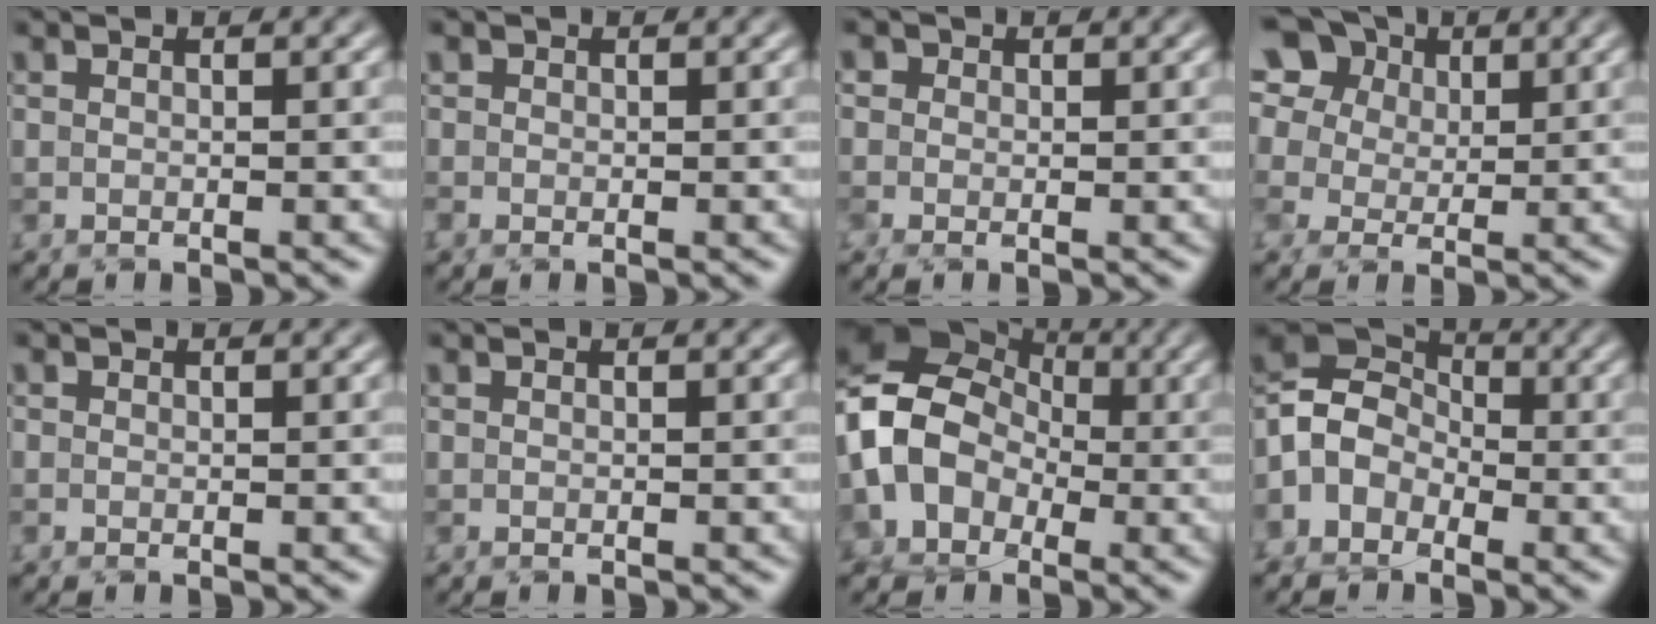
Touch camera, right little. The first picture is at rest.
{"total": 1.2, "force": [-0.1, 1.2, 0.2], "torque": [-0.002, 0.001, -0.004]}
{"total": 1.1, "force": [0.2, 1.1, 0.4], "torque": [-0.007, 0.006, -0.001]}
{"total": 10.8, "force": [4.3, 8.3, 5.4], "torque": [-0.129, 0.043, 0.044]}
{"total": 0.0}
{"total": 0.0}
{"total": 8.5, "force": [-1.2, 6.9, 4.8], "torque": [-0.082, 0.012, -0.040]}
{"total": 4.7, "force": [-1.5, 3.7, 2.4], "torque": [-0.046, 0.019, -0.042]}